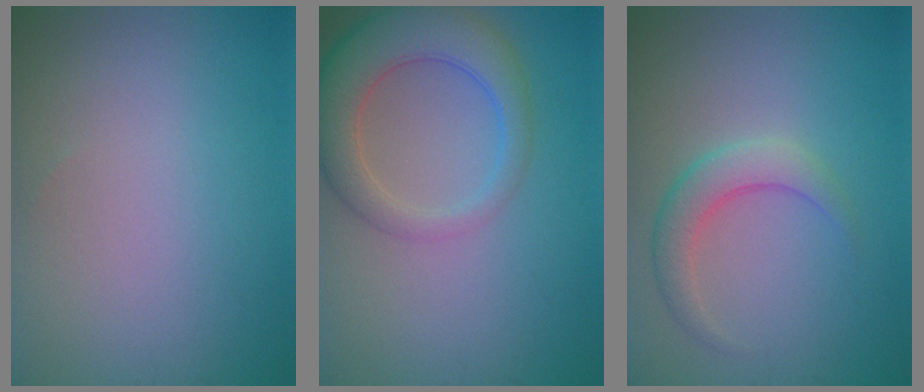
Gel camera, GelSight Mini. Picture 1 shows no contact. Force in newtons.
{"total": 6.0, "press": 6.0, "slide": 0.4}
{"total": 2.8, "press": 2.8, "slide": 0.1}